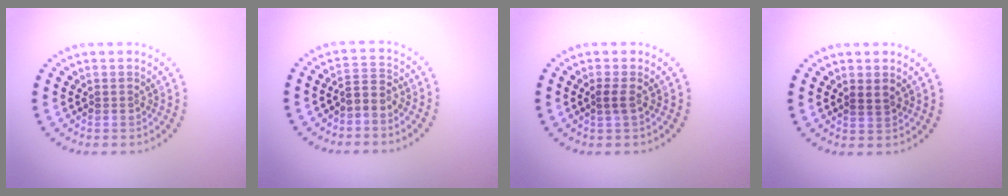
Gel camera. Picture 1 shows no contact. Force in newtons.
{"total": 2.0, "press": 1.4, "slide": 1.4}
{"total": 1.1, "press": 0.8, "slide": 0.7}
{"total": 0.9, "press": 0.9, "slide": 0.4}